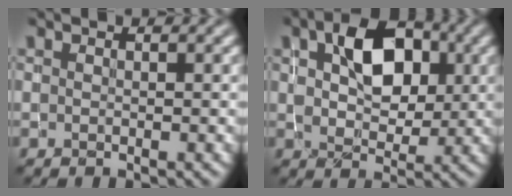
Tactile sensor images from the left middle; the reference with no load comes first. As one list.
[{"total": 6.5, "force": [1.7, 4.1, 4.7], "torque": [-0.081, 0.008, 0.020]}]